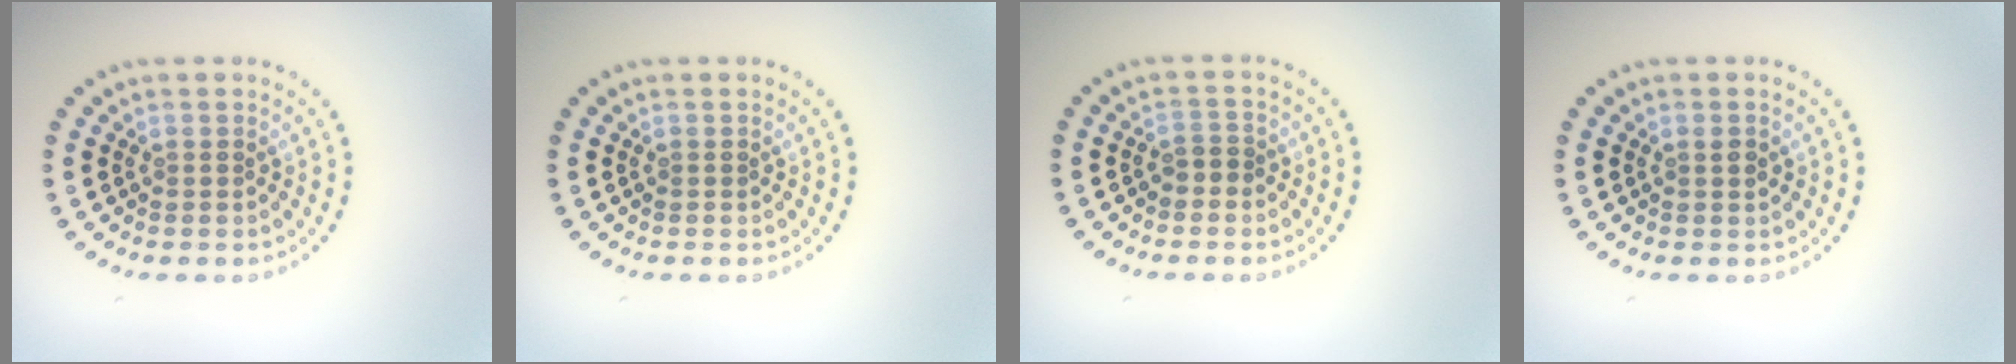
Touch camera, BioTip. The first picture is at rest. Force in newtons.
{"total": 0.0}
{"total": 1.1, "press": 1.0, "slide": 0.5}
{"total": 0.7, "press": 0.7, "slide": 0.2}